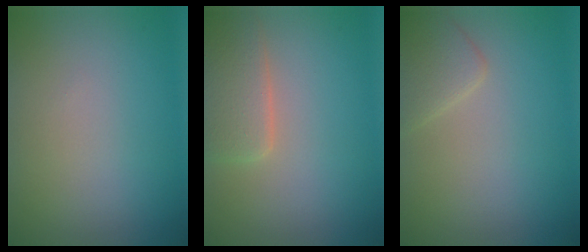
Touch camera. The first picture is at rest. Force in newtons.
{"total": 3.7, "press": 3.7, "slide": 0.2}
{"total": 2.5, "press": 2.5, "slide": 0.2}